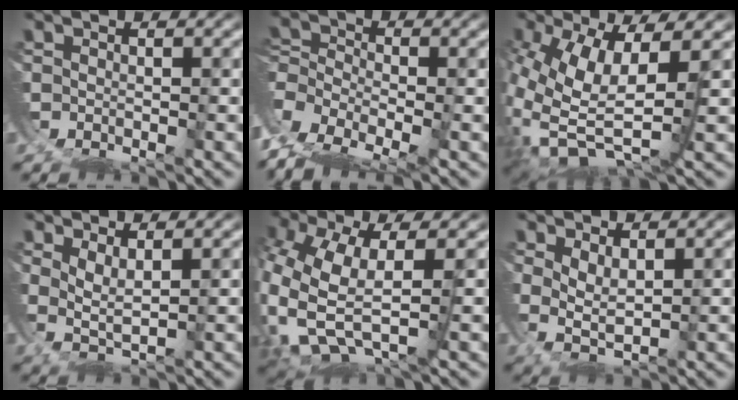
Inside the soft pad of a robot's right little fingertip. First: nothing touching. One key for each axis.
{"total": 10.1, "fx": -3.6, "fy": 8.1, "fz": 4.9, "tx": -0.144, "ty": -0.054, "tz": -0.046}
{"total": 12.2, "fx": -1.5, "fy": 8.9, "fz": 8.2, "tx": -0.215, "ty": -0.048, "tz": -0.003}
{"total": 4.8, "fx": 0.7, "fy": 3.9, "fz": 2.7, "tx": -0.075, "ty": -0.008, "tz": 0.008}
{"total": 9.4, "fx": -2.1, "fy": 6.6, "fz": 6.3, "tx": -0.197, "ty": -0.062, "tz": -0.007}
{"total": 5.4, "fx": 0.2, "fy": 4.5, "fz": 3.0, "tx": -0.083, "ty": -0.014, "tz": 0.003}